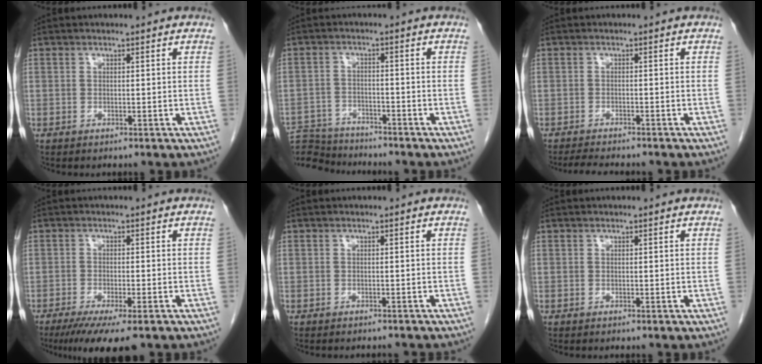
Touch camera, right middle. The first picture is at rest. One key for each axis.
{"total": 10.2, "fx": -9.9, "fy": 1.9, "fz": 1.5, "tx": -0.035, "ty": 0.005, "tz": -0.166}
{"total": 5.0, "fx": -4.5, "fy": 0.7, "fz": 2.0, "tx": -0.032, "ty": -0.013, "tz": -0.068}
{"total": 8.1, "fx": -5.7, "fy": 1.0, "fz": 5.8, "tx": -0.087, "ty": -0.020, "tz": -0.087}
{"total": 3.3, "fx": -3.2, "fy": 0.5, "fz": 0.9, "tx": -0.015, "ty": -0.007, "tz": -0.038}
{"total": 0.0}